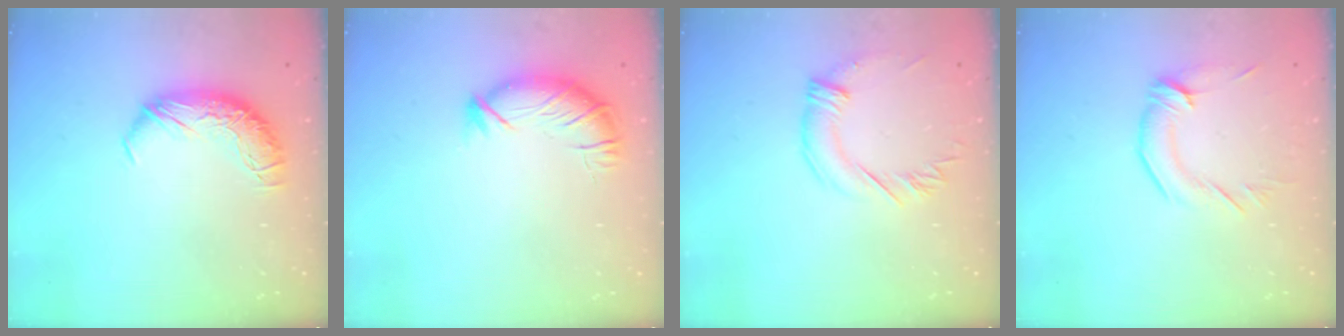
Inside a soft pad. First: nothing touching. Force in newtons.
{"total": 3.6, "press": 3.6, "slide": 0.7}
{"total": 1.6, "press": 1.0, "slide": 1.2}
{"total": 0.9, "press": 0.7, "slide": 0.6}